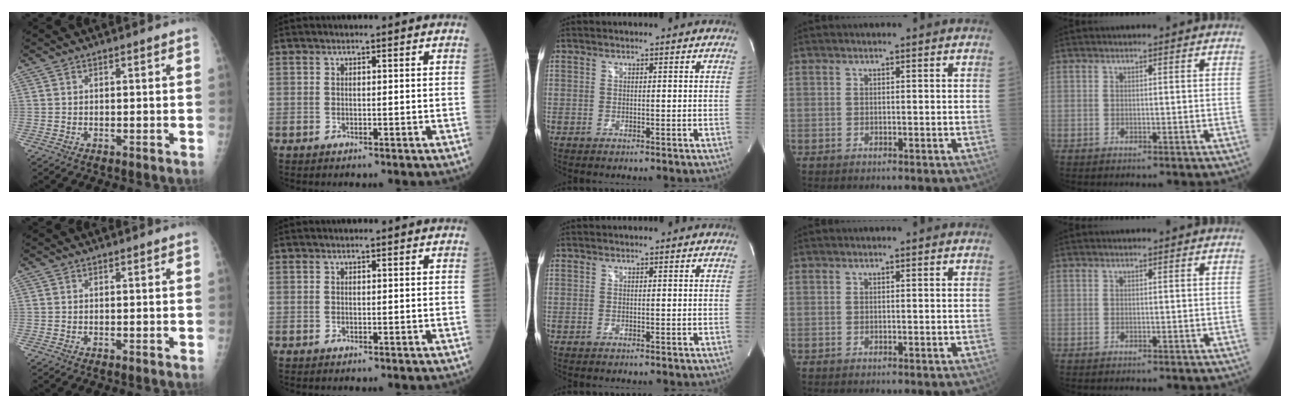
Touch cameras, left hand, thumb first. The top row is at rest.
{}